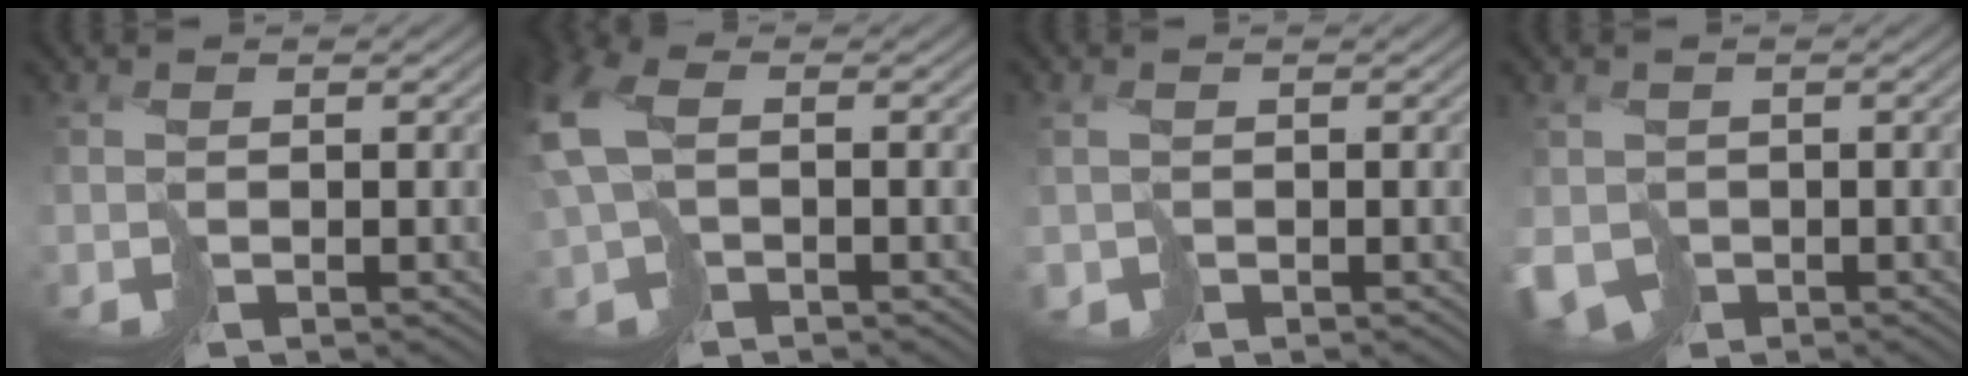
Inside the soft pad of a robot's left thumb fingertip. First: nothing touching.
{"total": 6.3, "force": [0.1, 4.0, 4.9], "torque": [-0.149, -0.004, 0.002]}
{"total": 1.1, "force": [-0.1, 1.0, 0.4], "torque": [-0.006, -0.003, -0.005]}
{"total": 3.7, "force": [-1.3, 3.0, 1.7], "torque": [-0.032, -0.017, -0.017]}